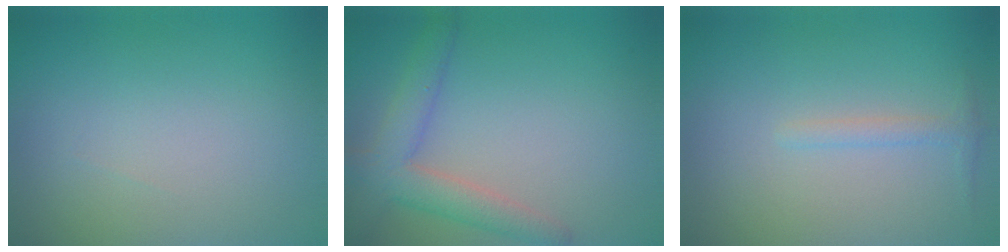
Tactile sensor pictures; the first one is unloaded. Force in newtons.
{"total": 4.2, "press": 4.2, "slide": 0.2}
{"total": 1.1, "press": 1.1, "slide": 0.0}